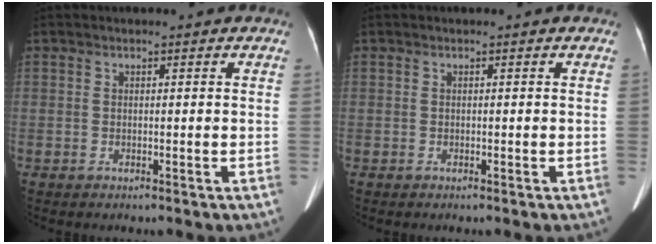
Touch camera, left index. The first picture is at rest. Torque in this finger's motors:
{"motor_torque": [-0.09, 0.14, 0.00, -0.01]}